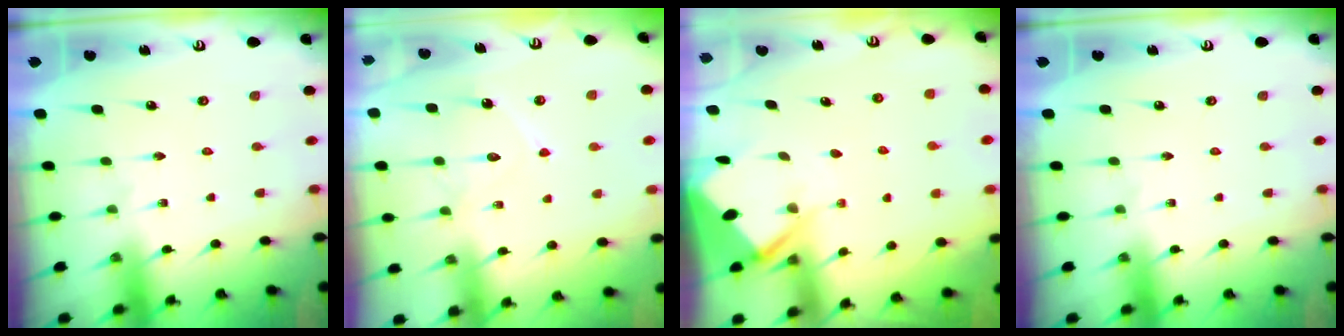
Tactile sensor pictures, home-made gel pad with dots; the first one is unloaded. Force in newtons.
{"total": 10.8, "press": 10.7, "slide": 0.9}
{"total": 4.6, "press": 4.6, "slide": 0.4}
{"total": 0.0}